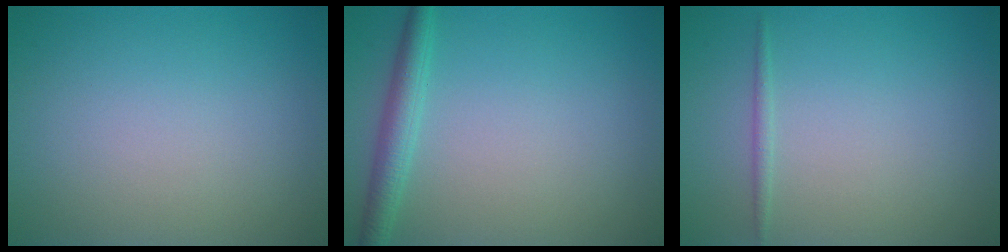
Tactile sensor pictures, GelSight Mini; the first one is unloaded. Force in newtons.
{"total": 2.5, "press": 2.5, "slide": 0.1}
{"total": 0.7, "press": 0.7, "slide": 0.0}